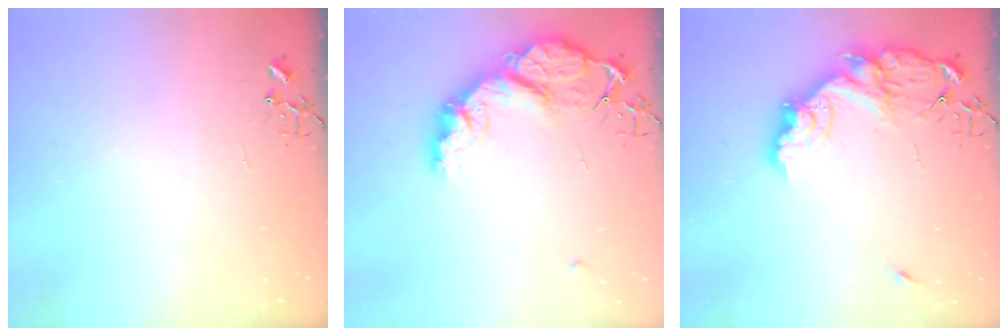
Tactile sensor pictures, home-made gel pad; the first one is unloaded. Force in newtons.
{"total": 15.8, "press": 15.8, "slide": 1.3}
{"total": 15.3, "press": 15.2, "slide": 1.1}